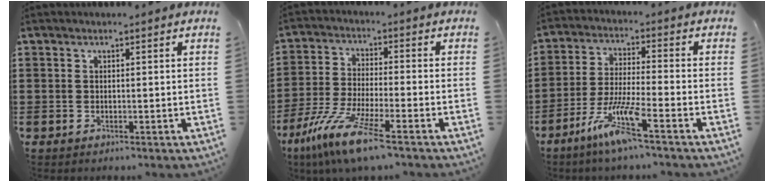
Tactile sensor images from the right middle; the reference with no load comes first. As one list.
[{"total": 9.8, "force": [-7.0, 0.7, 6.8], "torque": [-0.161, -0.016, -0.143]}, {"total": 8.2, "force": [-5.5, 0.5, 6.1], "torque": [-0.131, -0.009, -0.108]}]